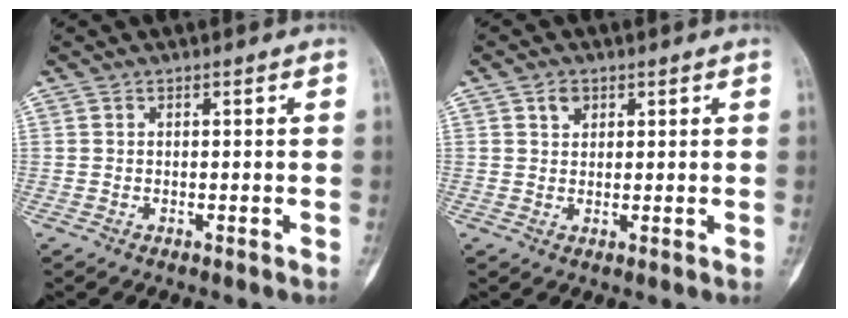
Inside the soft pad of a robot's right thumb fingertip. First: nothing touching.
{"total": 2.5, "force": [1.3, 1.9, 1.1], "torque": [-0.007, -0.005, 0.019]}